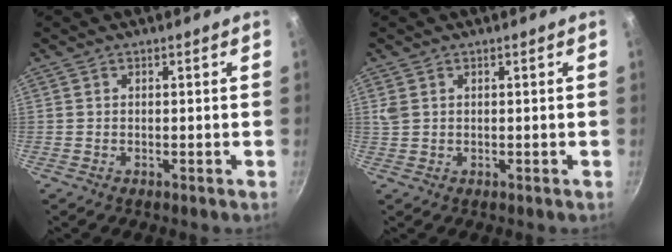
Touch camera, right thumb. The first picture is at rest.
{"total": 1.8, "force": [0.7, 1.3, 1.0], "torque": [-0.020, 0.003, 0.017]}